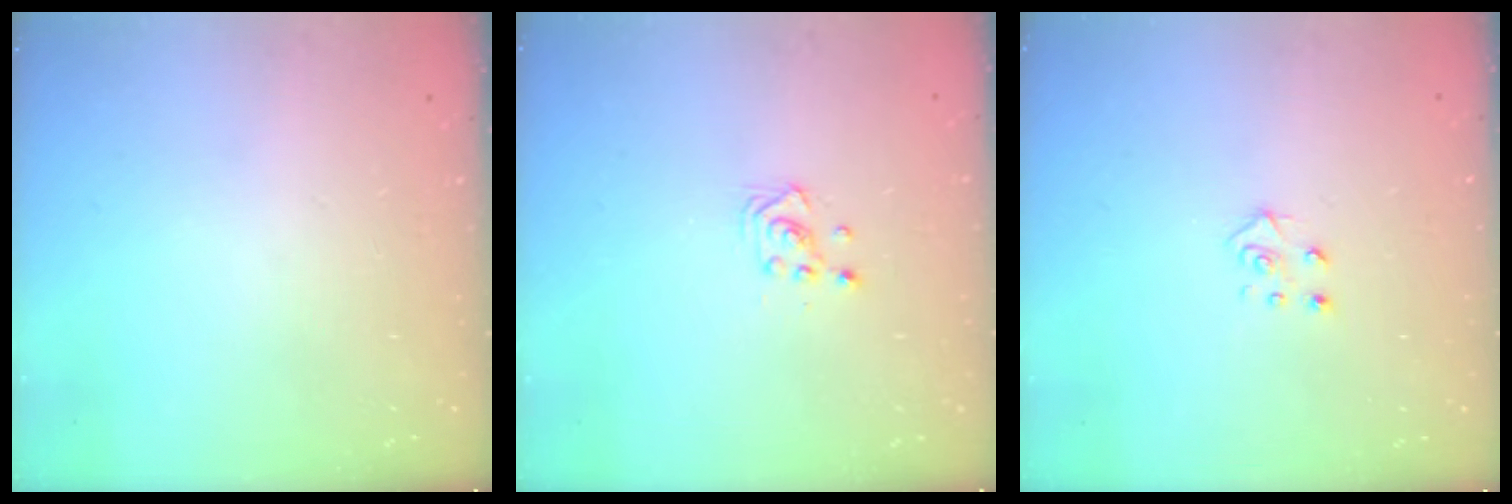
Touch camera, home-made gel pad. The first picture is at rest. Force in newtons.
{"total": 3.0, "press": 3.0, "slide": 0.3}
{"total": 4.6, "press": 4.6, "slide": 0.4}